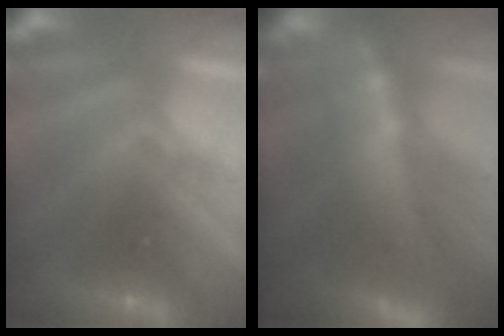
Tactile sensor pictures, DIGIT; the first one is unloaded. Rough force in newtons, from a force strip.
{"total": 8.7}